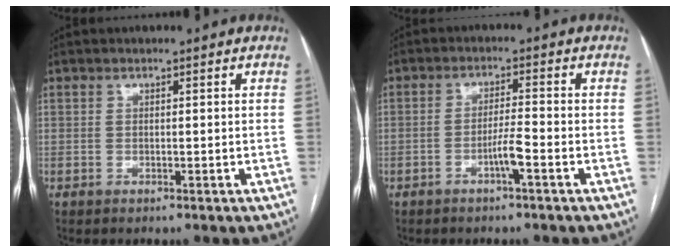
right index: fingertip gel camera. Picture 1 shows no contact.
{"total": 3.4, "force": [-1.6, -0.2, 2.9], "torque": [-0.050, 0.001, -0.029]}